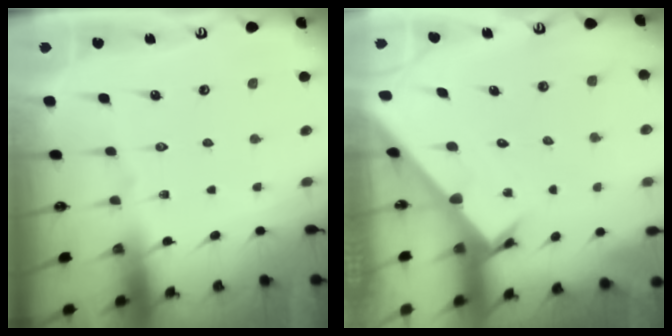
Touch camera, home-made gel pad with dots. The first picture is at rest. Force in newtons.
{"total": 2.2, "press": 2.2, "slide": 0.1}